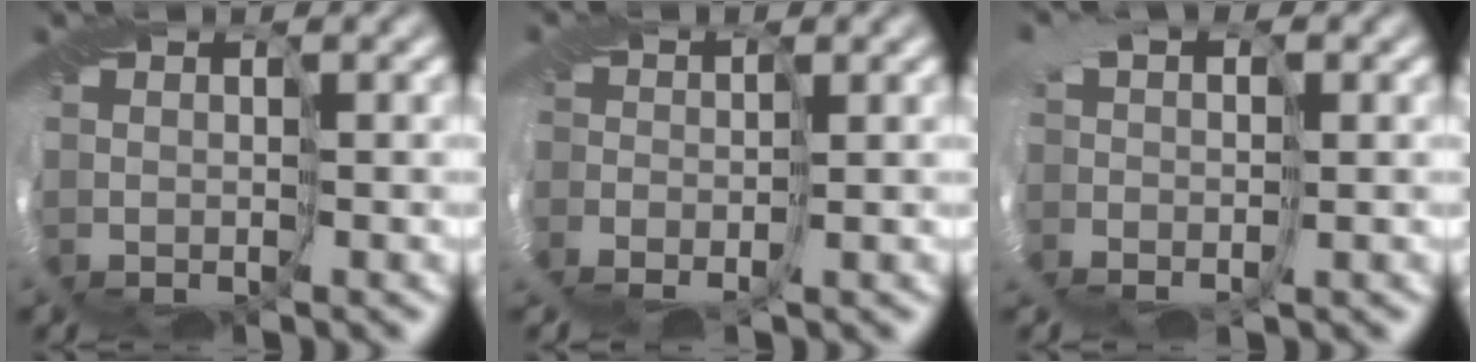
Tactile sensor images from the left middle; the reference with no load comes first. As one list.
[{"total": 2.2, "force": [-1.8, 1.1, 0.7], "torque": [-0.006, -0.003, -0.034]}, {"total": 2.4, "force": [-0.1, 1.4, 1.9], "torque": [-0.028, 0.005, -0.009]}]